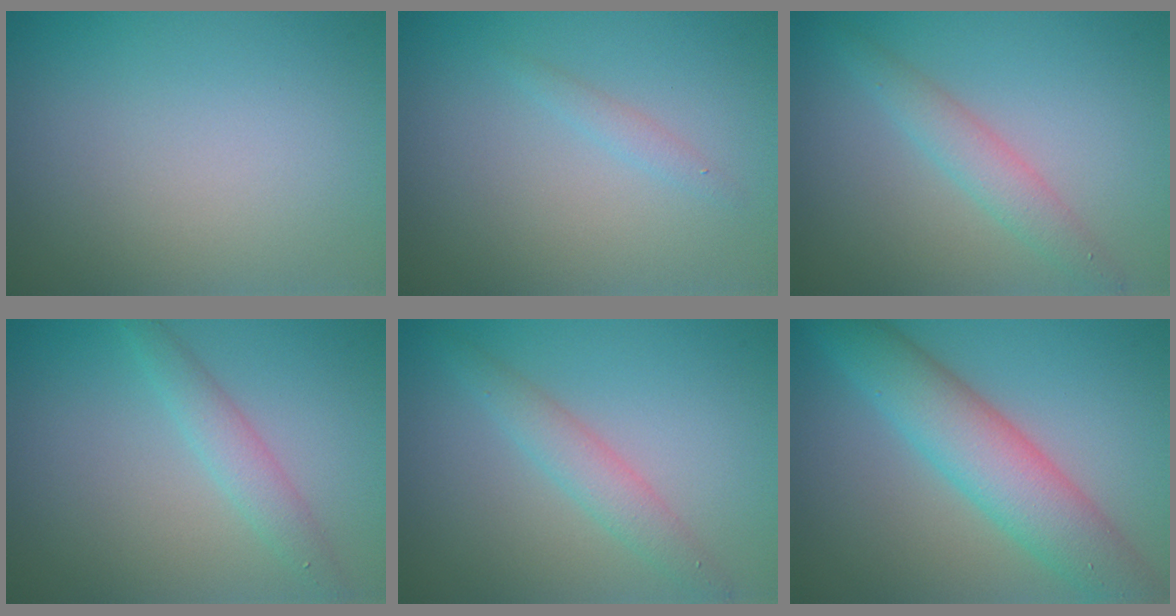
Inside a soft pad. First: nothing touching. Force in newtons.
{"total": 0.9, "press": 0.9, "slide": 0.1}
{"total": 2.4, "press": 2.4, "slide": 0.1}
{"total": 2.2, "press": 2.2, "slide": 0.1}
{"total": 2.4, "press": 2.4, "slide": 0.1}
{"total": 7.0, "press": 7.0, "slide": 0.2}